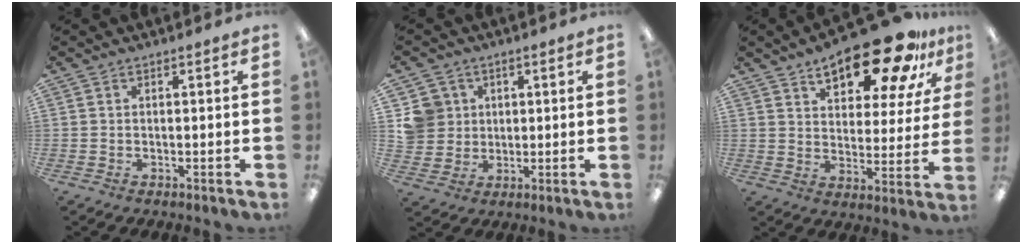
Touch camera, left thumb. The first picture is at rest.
{"total": 7.5, "force": [2.1, 7.1, 1.1], "torque": [-0.024, 0.006, 0.047]}
{"total": 18.5, "force": [13.3, 7.2, 10.7], "torque": [-0.160, -0.077, 0.222]}